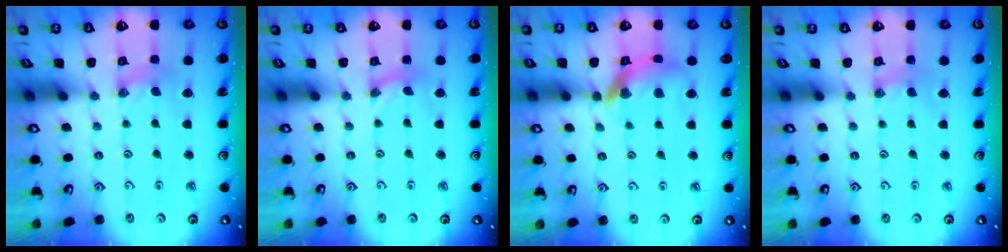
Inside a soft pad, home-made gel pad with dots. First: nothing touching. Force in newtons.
{"total": 0.0}
{"total": 12.4, "press": 12.2, "slide": 1.7}
{"total": 1.1, "press": 1.1, "slide": 0.2}